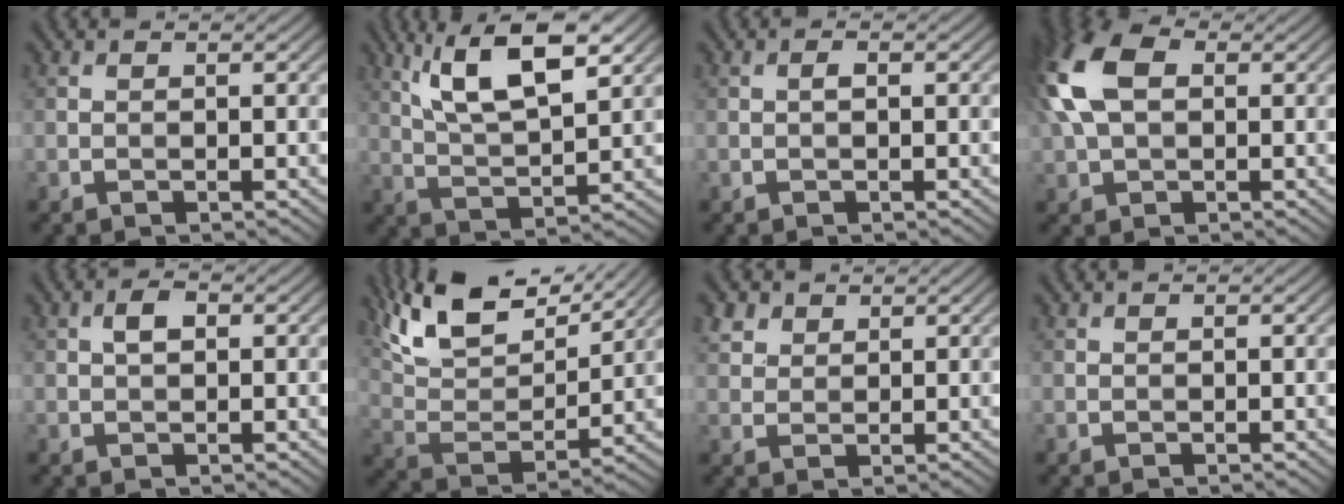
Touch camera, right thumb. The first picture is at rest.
{"total": 10.9, "force": [5.6, 3.3, 8.8], "torque": [-0.175, 0.004, 0.105]}
{"total": 0.7, "force": [-0.1, 0.2, 0.7], "torque": [-0.014, 0.002, -0.002]}
{"total": 10.9, "force": [2.2, 6.5, 8.4], "torque": [-0.221, 0.025, 0.032]}
{"total": 2.0, "force": [0.4, 1.1, 1.6], "torque": [-0.029, 0.006, 0.004]}
{"total": 13.3, "force": [9.7, 4.8, 7.7], "torque": [-0.183, 0.002, 0.170]}
{"total": 3.0, "force": [1.9, 2.1, 1.1], "torque": [-0.032, 0.004, 0.043]}
{"total": 0.0}